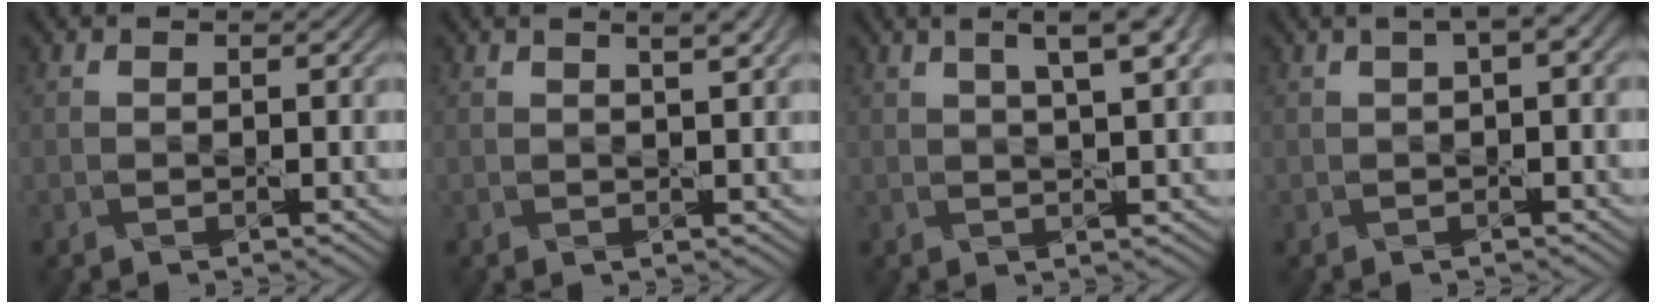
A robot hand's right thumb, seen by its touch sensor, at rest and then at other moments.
{"total": 3.6, "force": [2.0, 0.9, 2.8], "torque": [-0.034, 0.005, 0.019]}
{"total": 8.0, "force": [3.6, 2.3, 6.7], "torque": [-0.079, 0.024, 0.037]}
{"total": 2.9, "force": [0.9, 0.6, 2.7], "torque": [-0.041, 0.010, 0.014]}